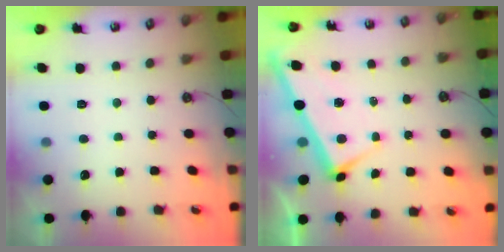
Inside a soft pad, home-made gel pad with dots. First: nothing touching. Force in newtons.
{"total": 3.2, "press": 3.2, "slide": 0.0}